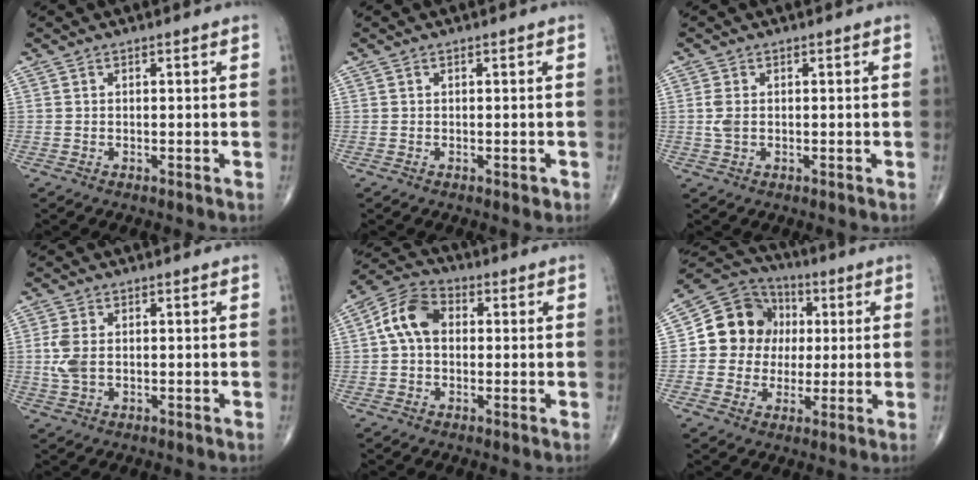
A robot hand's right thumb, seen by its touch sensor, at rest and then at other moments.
{"total": 0.8, "force": [-0.2, 0.5, 0.6], "torque": [-0.005, -0.001, -0.003]}
{"total": 2.4, "force": [0.1, 1.4, 1.9], "torque": [-0.051, 0.002, 0.002]}
{"total": 4.4, "force": [0.1, 2.6, 3.5], "torque": [-0.089, 0.001, 0.003]}
{"total": 8.8, "force": [0.9, 6.2, 6.2], "torque": [-0.111, 0.027, 0.005]}
{"total": 13.3, "force": [1.2, 12.1, 5.4], "torque": [-0.054, 0.018, 0.014]}